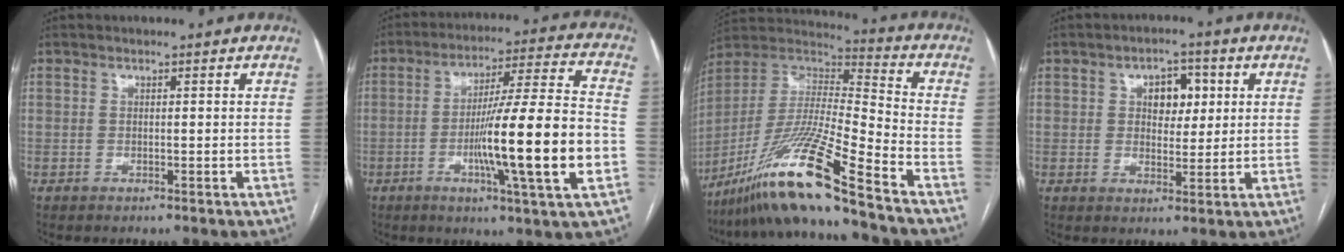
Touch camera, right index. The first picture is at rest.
{"total": 18.3, "force": [-4.3, -0.4, 17.8], "torque": [-0.288, -0.005, -0.072]}
{"total": 19.5, "force": [-14.1, -1.4, 13.4], "torque": [-0.289, -0.023, -0.267]}
{"total": 5.5, "force": [1.6, 3.3, 4.1], "torque": [-0.057, 0.014, 0.027]}